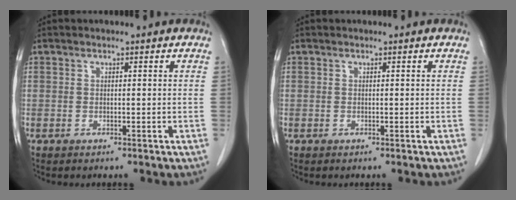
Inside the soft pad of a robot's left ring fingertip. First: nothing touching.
{"total": 0.0}